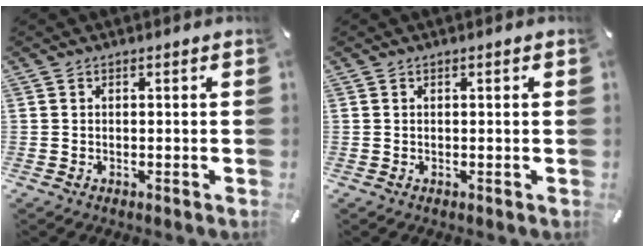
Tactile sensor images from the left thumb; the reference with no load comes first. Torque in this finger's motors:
{"motor_torque": [-0.21, -0.25, -0.01, 0.11, -0.03]}